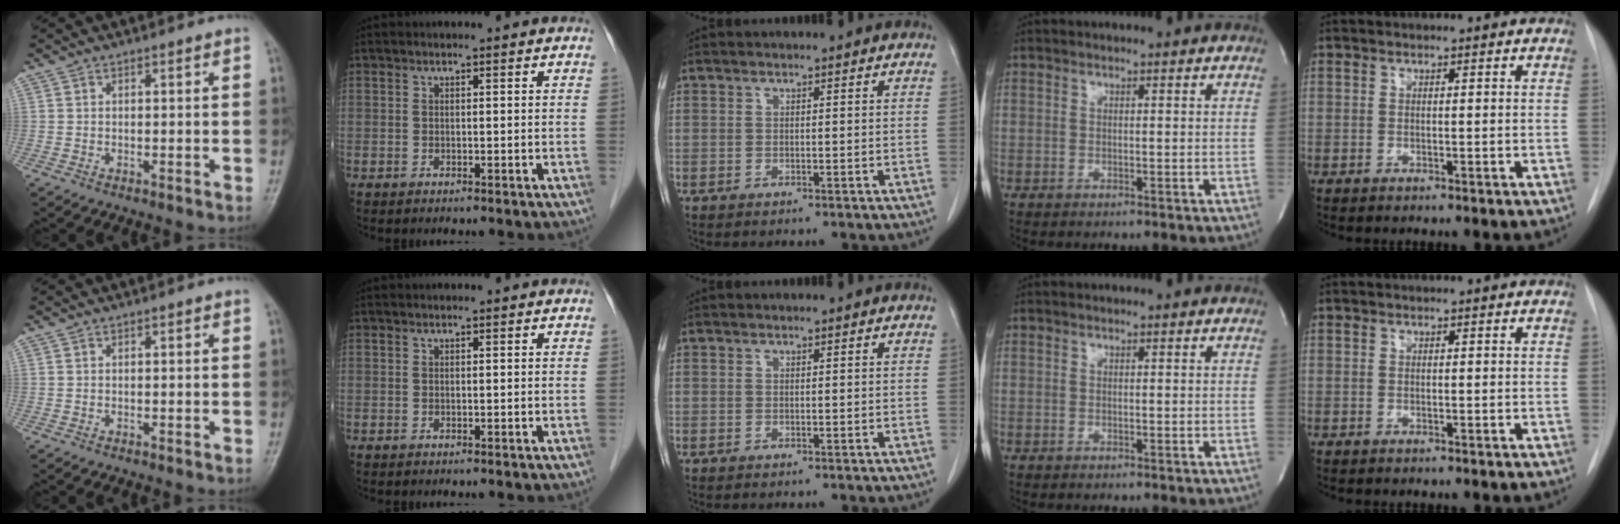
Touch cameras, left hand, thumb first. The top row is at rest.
{}